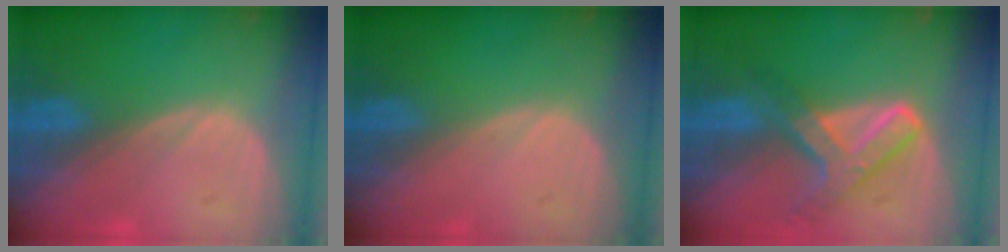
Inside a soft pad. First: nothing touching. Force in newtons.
{"total": 0.0}
{"total": 7.6, "press": 6.3, "slide": 4.3}